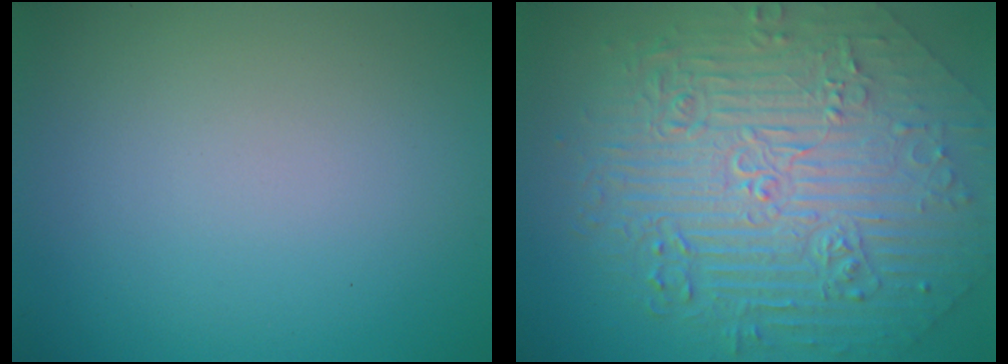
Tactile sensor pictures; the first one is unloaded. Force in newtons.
{"total": 11.2, "press": 7.5, "slide": 8.2}